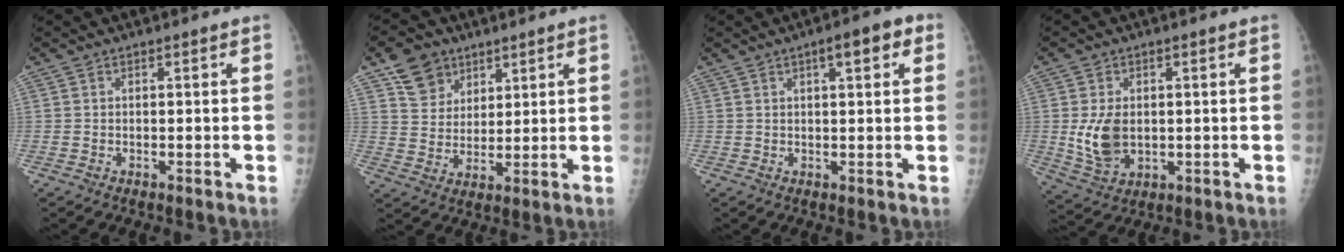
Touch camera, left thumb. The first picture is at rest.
{"total": 7.8, "force": [5.1, 5.6, 2.0], "torque": [-0.006, -0.027, 0.098]}
{"total": 5.4, "force": [2.4, 1.6, 4.5], "torque": [-0.049, 0.008, 0.028]}
{"total": 7.8, "force": [0.0, 5.2, 5.8], "torque": [-0.104, -0.007, 0.012]}